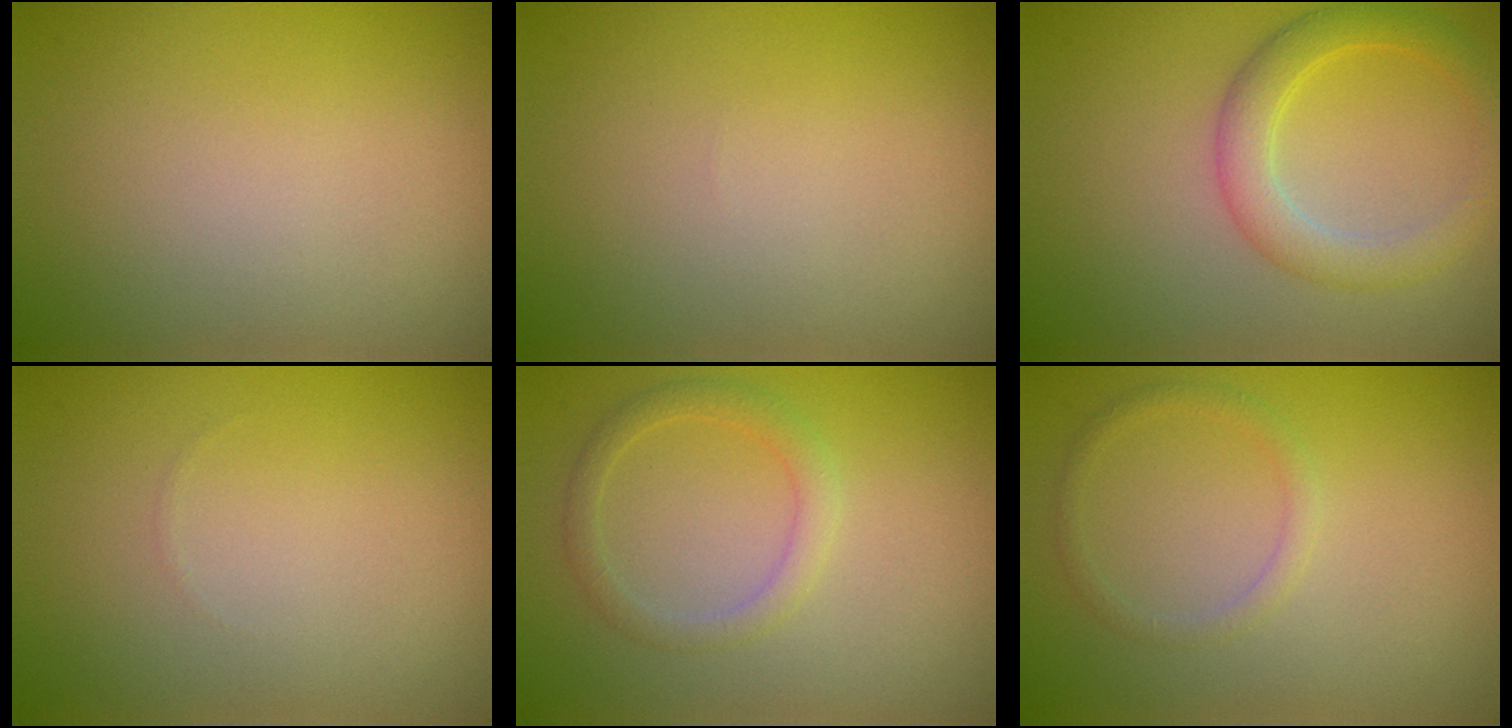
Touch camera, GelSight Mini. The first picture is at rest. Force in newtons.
{"total": 0.0}
{"total": 3.5, "press": 3.5, "slide": 0.1}
{"total": 0.0}
{"total": 2.0, "press": 2.0, "slide": 0.1}
{"total": 1.2, "press": 1.2, "slide": 0.1}